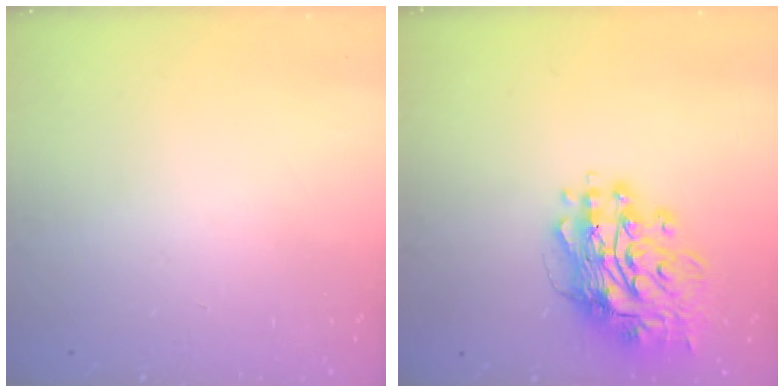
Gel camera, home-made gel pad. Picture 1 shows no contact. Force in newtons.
{"total": 17.5, "press": 17.4, "slide": 1.7}